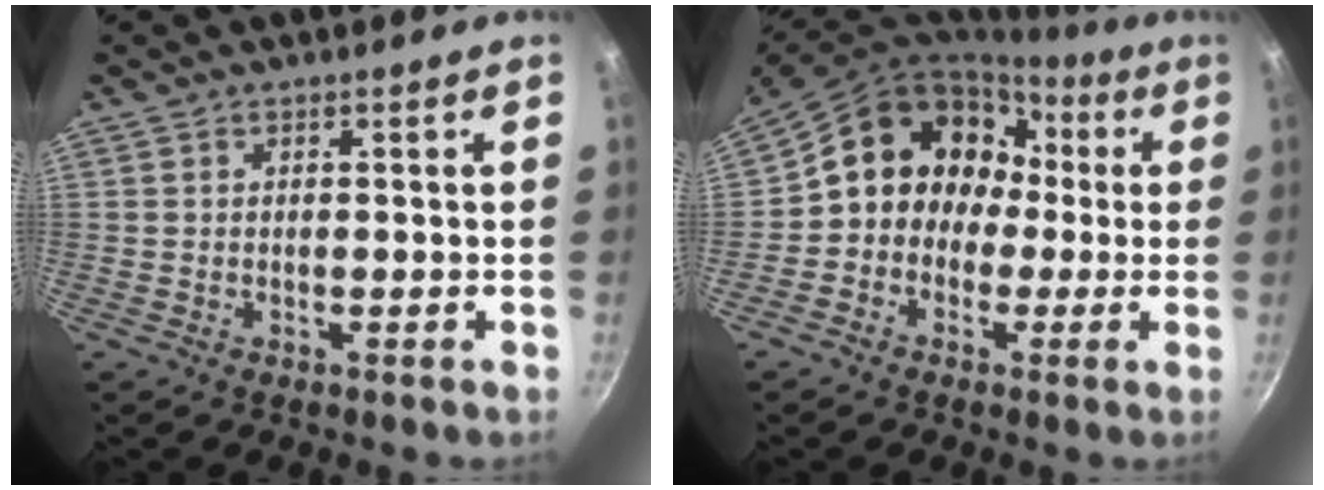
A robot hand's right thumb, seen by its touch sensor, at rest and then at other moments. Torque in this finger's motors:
{"motor_torque": [0.05, 0.58, 0.20, -0.07, 0.11]}